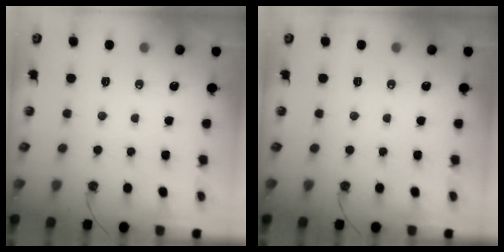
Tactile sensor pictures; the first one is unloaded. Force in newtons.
{"total": 0.0}